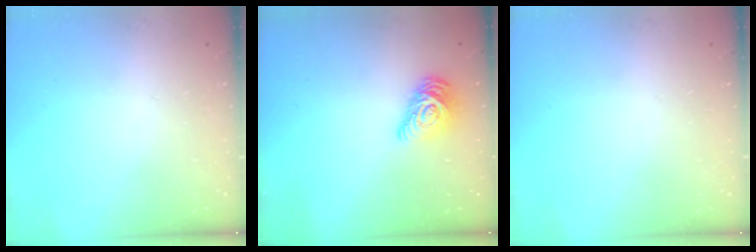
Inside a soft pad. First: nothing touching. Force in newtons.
{"total": 11.3, "press": 11.3, "slide": 0.4}
{"total": 0.0}